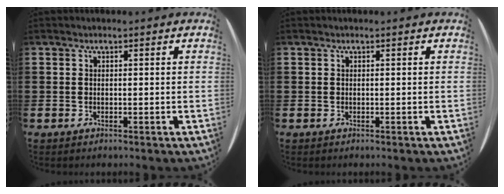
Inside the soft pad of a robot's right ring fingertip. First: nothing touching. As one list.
[{"total": 0.0}]